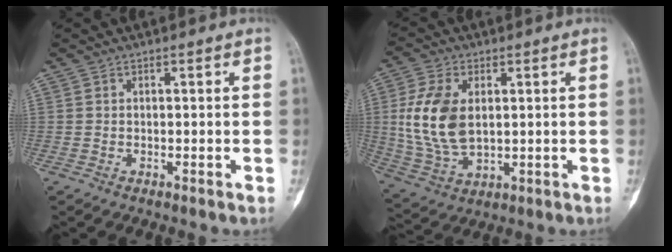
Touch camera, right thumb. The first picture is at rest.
{"total": 13.3, "force": [1.8, 7.9, 10.6], "torque": [-0.217, -0.009, 0.045]}